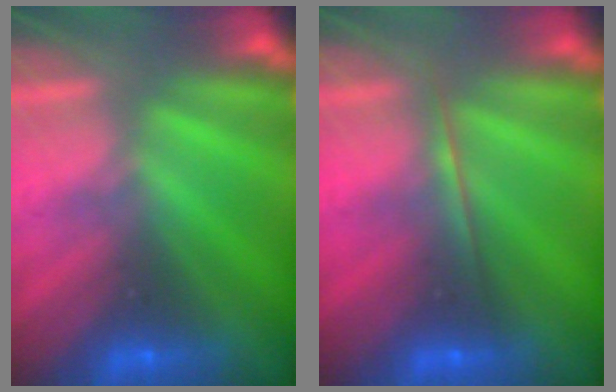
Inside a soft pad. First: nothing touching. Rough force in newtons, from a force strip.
{"total": 1.7}